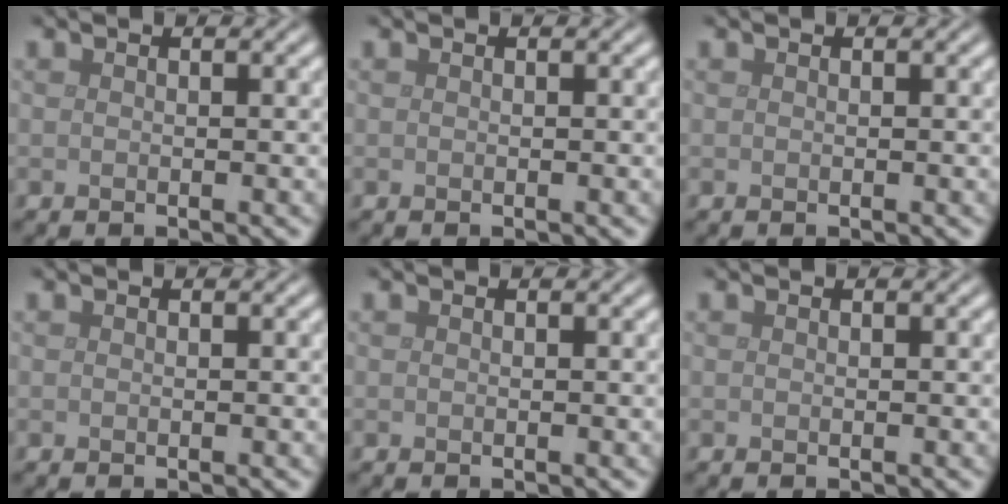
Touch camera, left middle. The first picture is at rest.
{"total": 0.0}
{"total": 0.0}
{"total": 0.0}
{"total": 0.0}
{"total": 0.0}